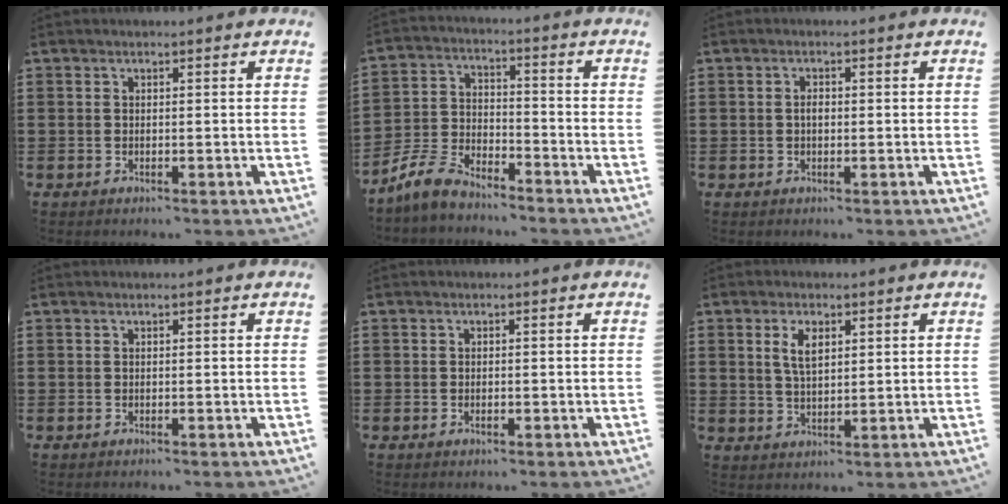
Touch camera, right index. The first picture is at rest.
{"total": 7.0, "force": [-6.5, 1.5, 2.2], "torque": [-0.060, 0.007, -0.130]}
{"total": 1.5, "force": [0.0, 0.7, 1.3], "torque": [-0.027, 0.003, -0.002]}
{"total": 0.0}
{"total": 0.8, "force": [-0.2, 0.2, 0.7], "torque": [-0.015, -0.004, -0.002]}
{"total": 4.1, "force": [1.6, 1.9, 3.3], "torque": [-0.071, 0.009, 0.027]}